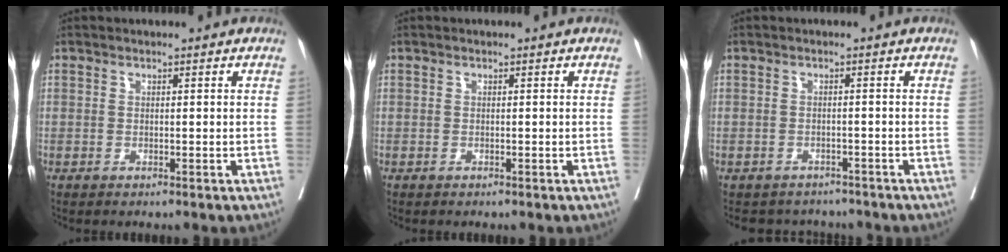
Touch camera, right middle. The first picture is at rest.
{"total": 0.0}
{"total": 4.6, "force": [-4.3, 1.6, -0.3], "torque": [0.008, 0.007, -0.054]}